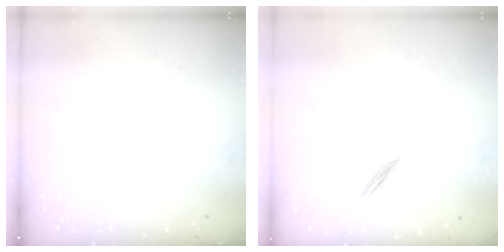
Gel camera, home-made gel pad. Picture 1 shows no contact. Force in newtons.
{"total": 5.9, "press": 5.9, "slide": 0.5}